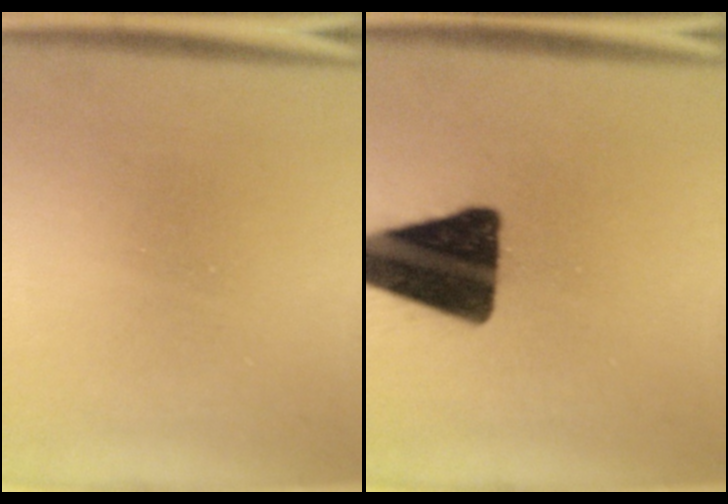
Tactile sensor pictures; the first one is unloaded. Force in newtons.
{"total": 17.1}